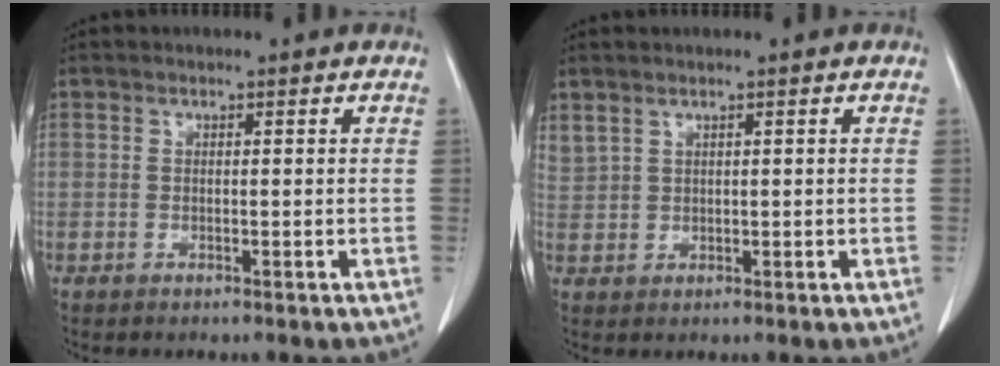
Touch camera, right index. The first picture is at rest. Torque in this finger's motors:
{"motor_torque": [-0.09, 0.25, -0.02, 0.00]}